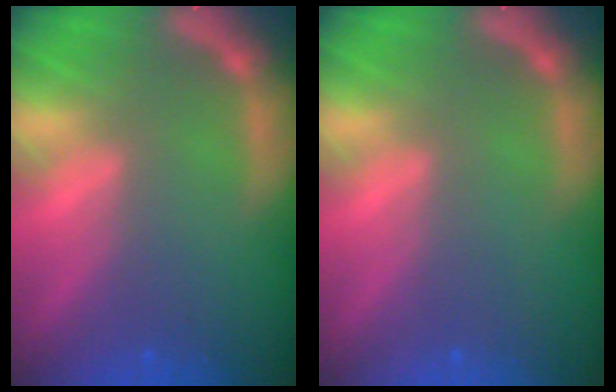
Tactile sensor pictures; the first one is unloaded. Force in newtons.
{"total": 0.0}